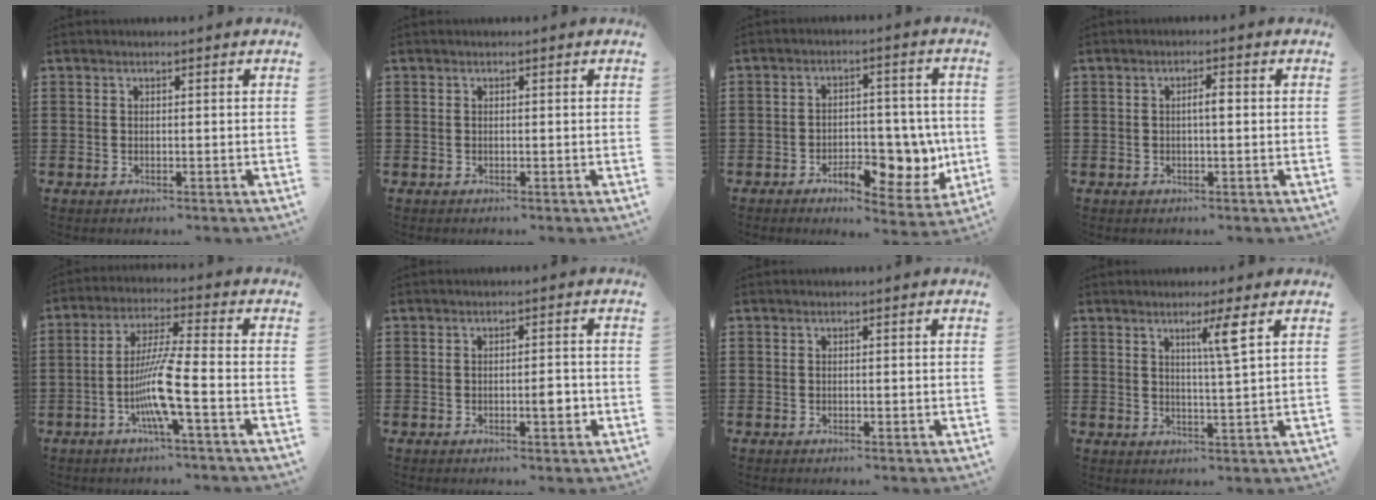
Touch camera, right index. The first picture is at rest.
{"total": 0.0}
{"total": 8.7, "force": [-2.9, 5.0, 6.4], "torque": [-0.072, 0.004, -0.047]}
{"total": 2.1, "force": [0.0, 0.5, 2.0], "torque": [-0.038, 0.002, -0.002]}
{"total": 8.5, "force": [-3.0, 0.1, 8.0], "torque": [-0.168, -0.017, -0.065]}
{"total": 3.1, "force": [-0.8, 0.8, 2.8], "torque": [-0.038, 0.000, -0.016]}
{"total": 0.0}
{"total": 4.7, "force": [2.2, -0.5, 4.1], "torque": [-0.070, -0.011, 0.030]}